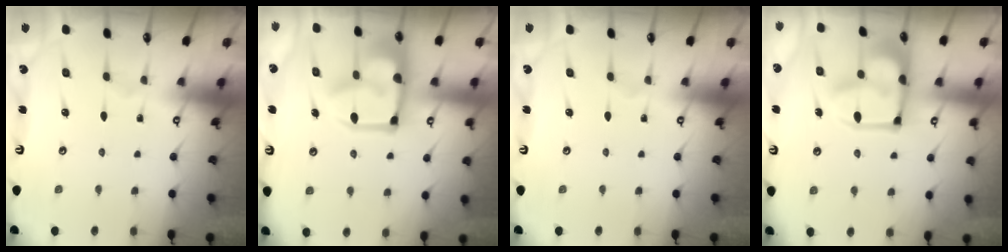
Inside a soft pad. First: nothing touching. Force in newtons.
{"total": 16.6, "press": 16.6, "slide": 1.3}
{"total": 0.0}
{"total": 14.6, "press": 14.6, "slide": 1.1}